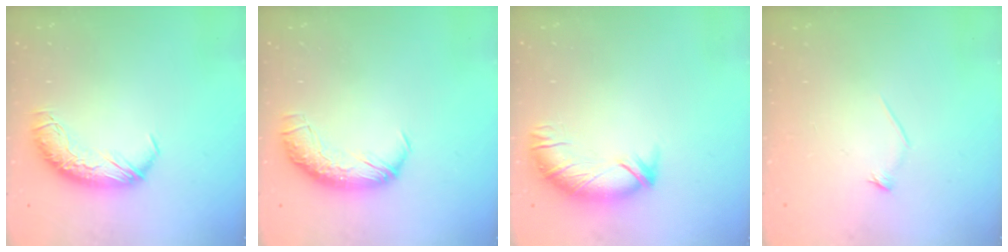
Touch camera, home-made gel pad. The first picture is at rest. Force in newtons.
{"total": 2.3, "press": 1.0, "slide": 2.1}
{"total": 3.3, "press": 3.1, "slide": 1.2}
{"total": 7.7, "press": 7.7, "slide": 0.6}